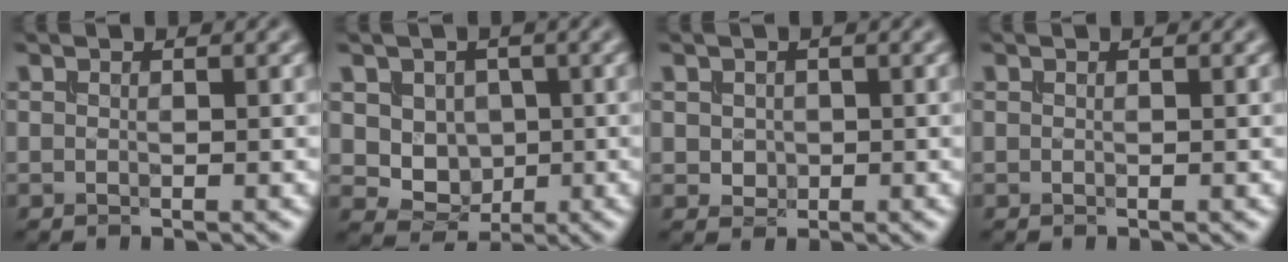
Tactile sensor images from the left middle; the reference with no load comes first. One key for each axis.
{"total": 4.0, "fx": 0.6, "fy": 3.5, "fz": 2.0, "tx": -0.038, "ty": -0.013, "tz": 0.015}
{"total": 1.3, "fx": 0.0, "fy": 1.1, "fz": 0.5, "tx": -0.012, "ty": -0.004, "tz": 0.003}
{"total": 0.0}